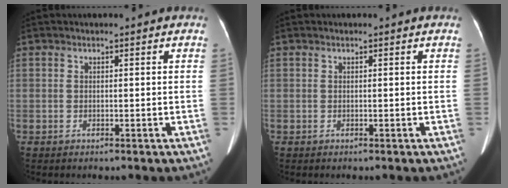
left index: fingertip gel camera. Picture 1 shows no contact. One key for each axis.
{"total": 0.0}